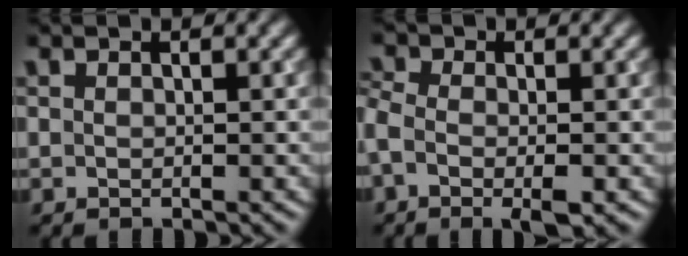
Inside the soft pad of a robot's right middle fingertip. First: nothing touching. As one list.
[{"total": 4.4, "force": [-1.7, 2.2, 3.5], "torque": [-0.083, -0.005, -0.035]}]